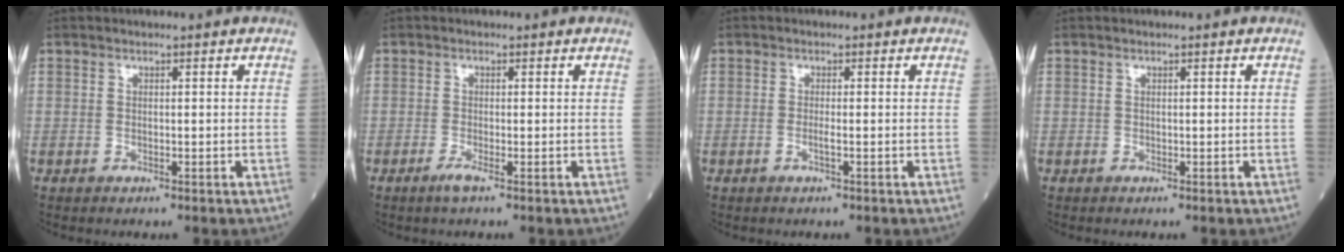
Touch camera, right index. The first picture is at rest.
{"total": 1.5, "force": [-0.9, -0.2, 1.2], "torque": [-0.027, -0.005, -0.020]}
{"total": 1.1, "force": [-0.4, -0.1, 1.1], "torque": [-0.023, -0.001, -0.010]}
{"total": 0.0}